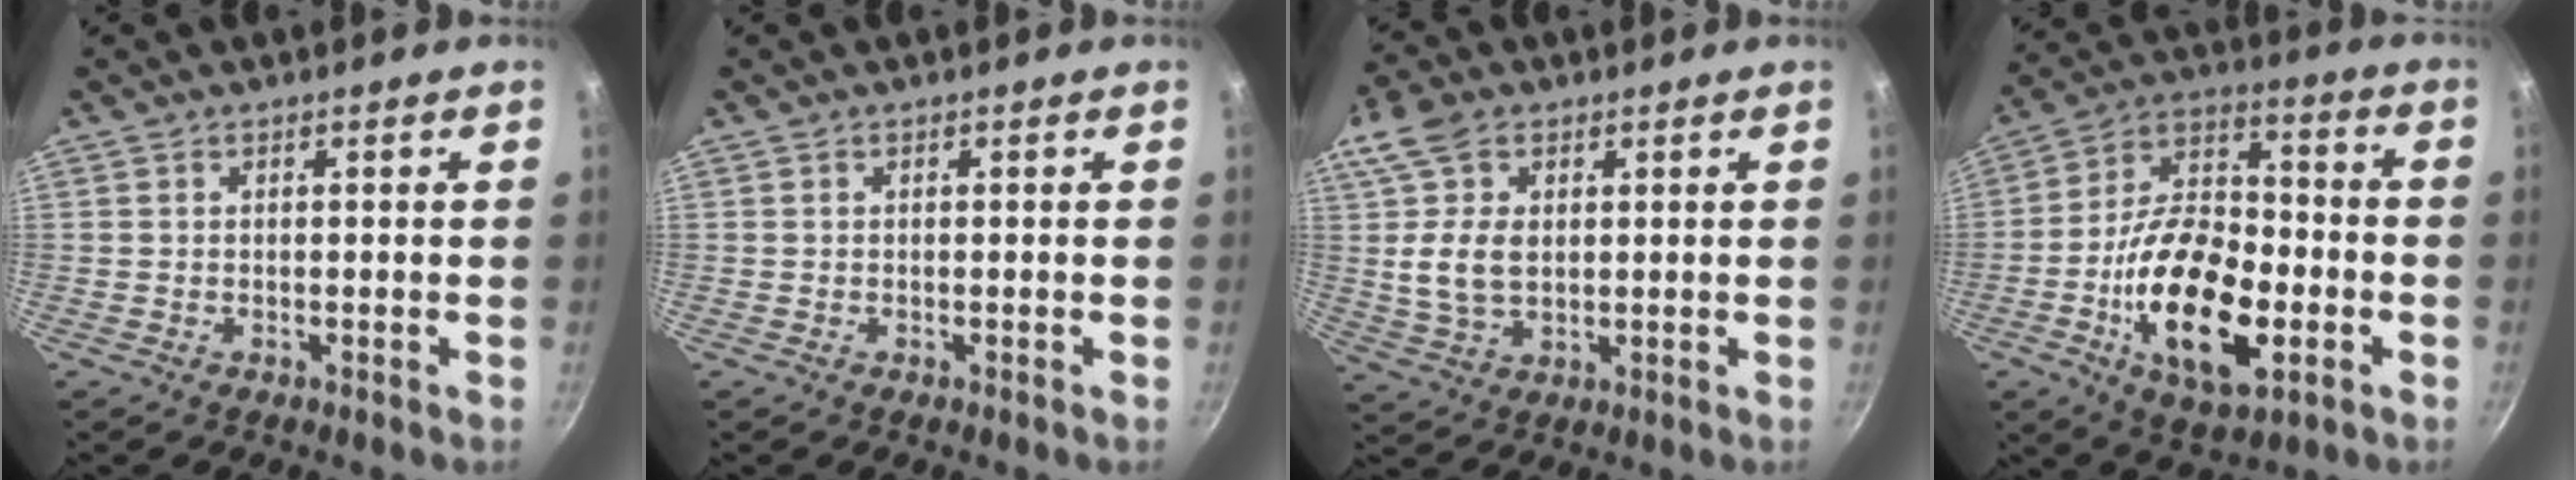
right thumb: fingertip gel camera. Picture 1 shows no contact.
{"total": 0.0}
{"total": 10.8, "force": [2.2, 7.2, 7.7], "torque": [-0.141, -0.007, 0.038]}
{"total": 21.7, "force": [-6.0, 11.2, 17.6], "torque": [-0.289, 0.029, -0.106]}